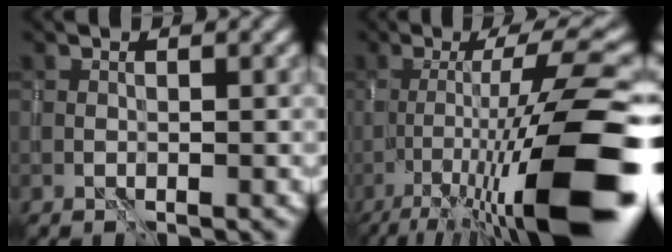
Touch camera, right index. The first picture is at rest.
{"total": 15.1, "force": [-6.3, 2.3, 13.6], "torque": [-0.209, 0.014, -0.091]}